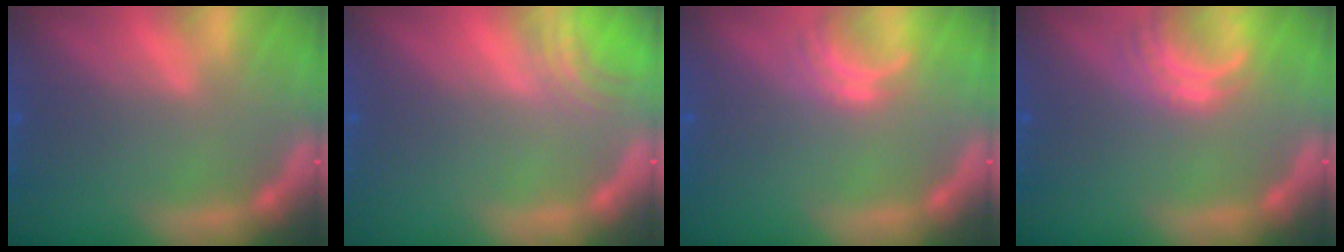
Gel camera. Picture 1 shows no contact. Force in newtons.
{"total": 2.5}
{"total": 2.0}
{"total": 3.0}